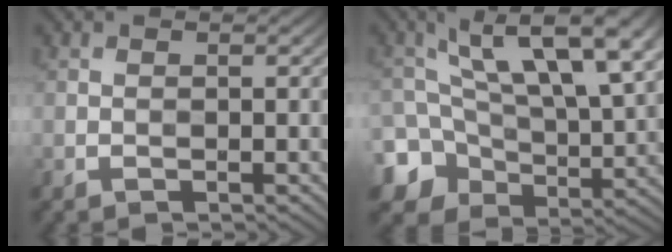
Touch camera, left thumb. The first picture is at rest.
{"total": 11.5, "force": [2.7, 7.6, 8.2], "torque": [-0.157, -0.012, 0.053]}